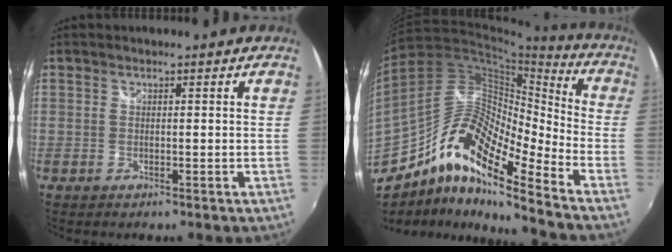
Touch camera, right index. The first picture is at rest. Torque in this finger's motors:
{"motor_torque": [0.87, -0.82, 0.51, 0.10]}